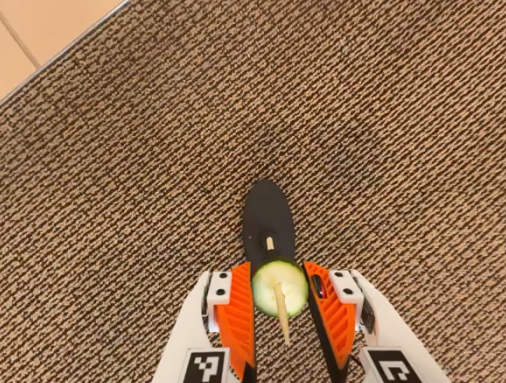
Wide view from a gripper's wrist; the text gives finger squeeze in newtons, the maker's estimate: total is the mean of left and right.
{"total": 7.2, "left": 7.3, "right": 7.1}